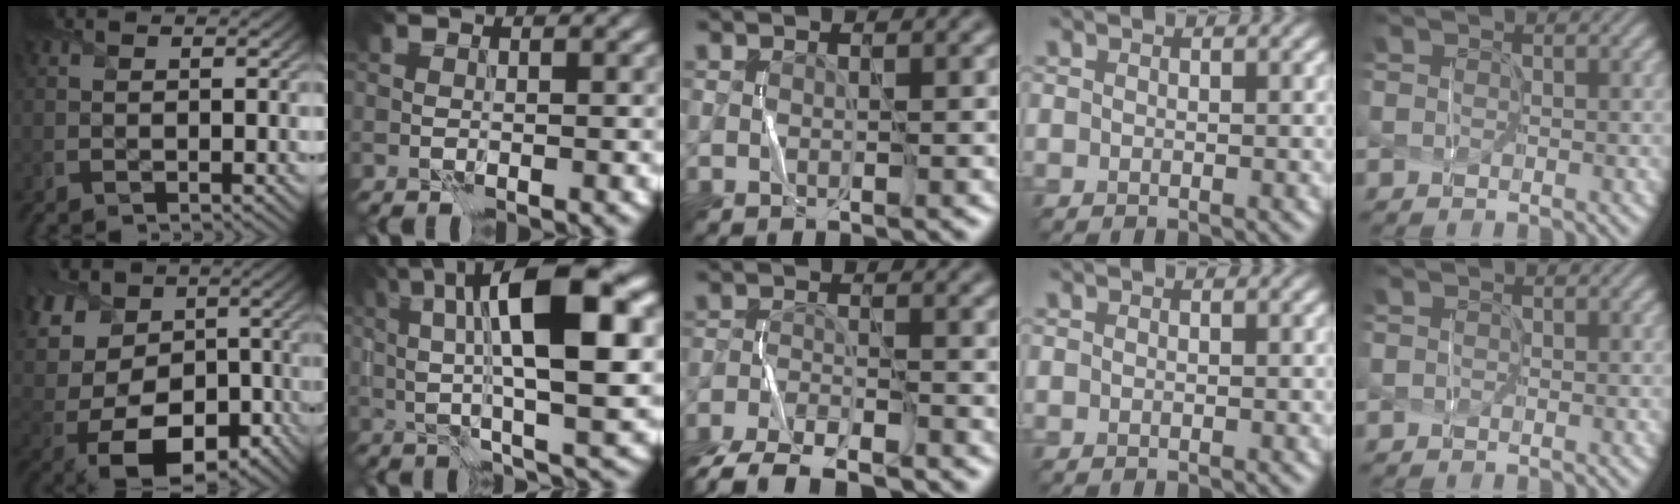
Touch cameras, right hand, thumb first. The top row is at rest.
{"thumb": {"total": 16.6, "force": [-1.2, 12.7, 10.6], "torque": [-0.229, 0.000, -0.020]}, "index": {"total": 12.8, "force": [3.6, 3.2, 11.8], "torque": [-0.183, 0.011, 0.057]}, "middle": {"total": 7.4, "force": [-6.4, 2.1, 3.0], "torque": [-0.052, -0.024, -0.115]}}